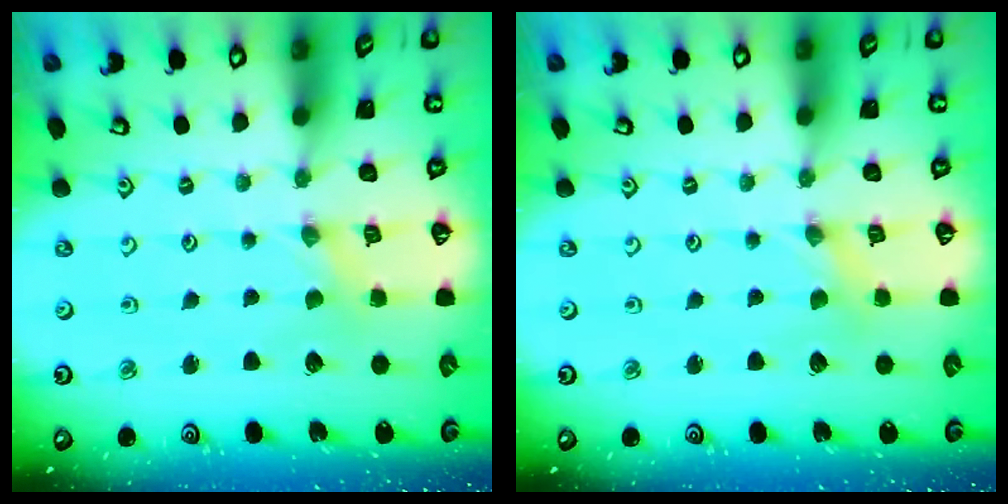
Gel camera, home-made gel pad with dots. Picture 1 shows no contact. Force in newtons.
{"total": 0.0}